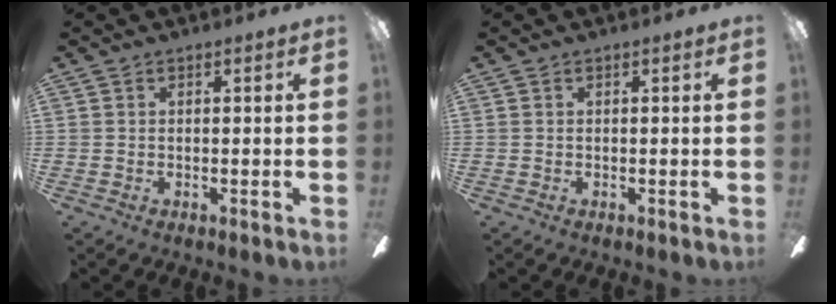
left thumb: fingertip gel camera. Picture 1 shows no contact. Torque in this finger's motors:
{"motor_torque": [-0.03, 0.03, -0.08, 0.08, 0.00]}